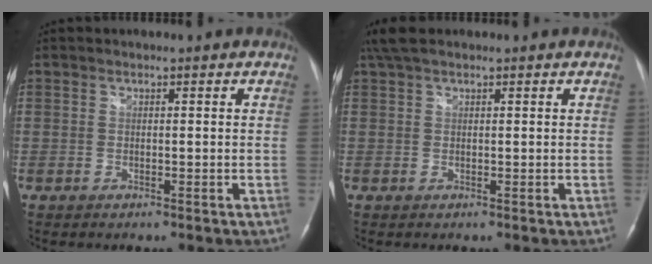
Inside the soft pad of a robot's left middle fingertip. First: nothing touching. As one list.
[{"total": 4.0, "force": [3.0, 1.2, 2.4], "torque": [-0.052, 0.033, 0.057]}]